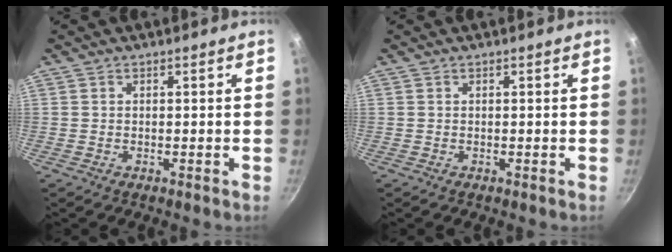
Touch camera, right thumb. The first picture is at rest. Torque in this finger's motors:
{"motor_torque": [0.07, 0.07, 0.00, 0.02, 0.07]}